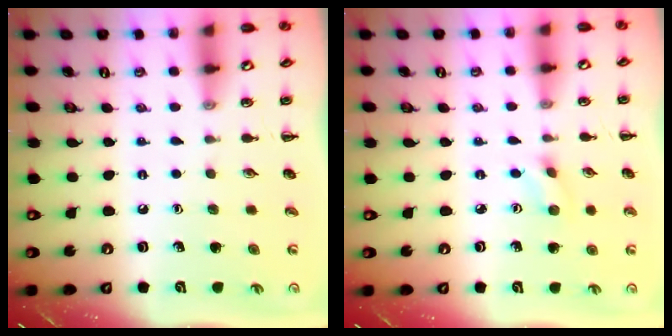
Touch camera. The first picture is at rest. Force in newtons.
{"total": 2.7, "press": 2.5, "slide": 1.0}